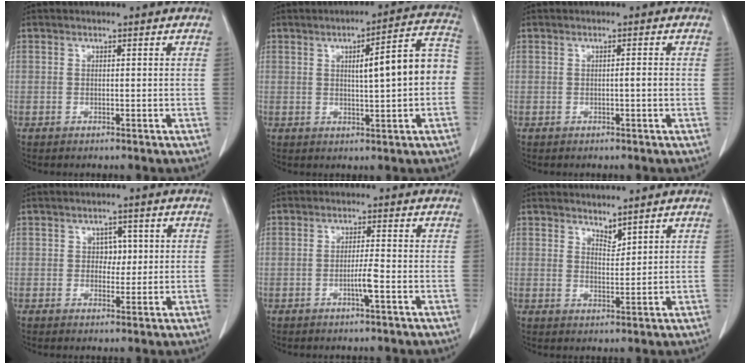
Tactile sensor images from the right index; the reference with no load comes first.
{"total": 10.5, "force": [0.2, 1.2, 10.4], "torque": [-0.137, 0.030, 0.002]}
{"total": 1.1, "force": [-0.2, -0.2, 1.0], "torque": [-0.018, -0.001, -0.003]}
{"total": 2.8, "force": [0.4, 2.0, 1.9], "torque": [-0.020, 0.002, 0.005]}
{"total": 2.8, "force": [-1.1, -0.3, 2.5], "torque": [-0.047, -0.003, -0.021]}
{"total": 2.3, "force": [2.2, 0.6, 0.6], "torque": [-0.011, -0.005, 0.041]}